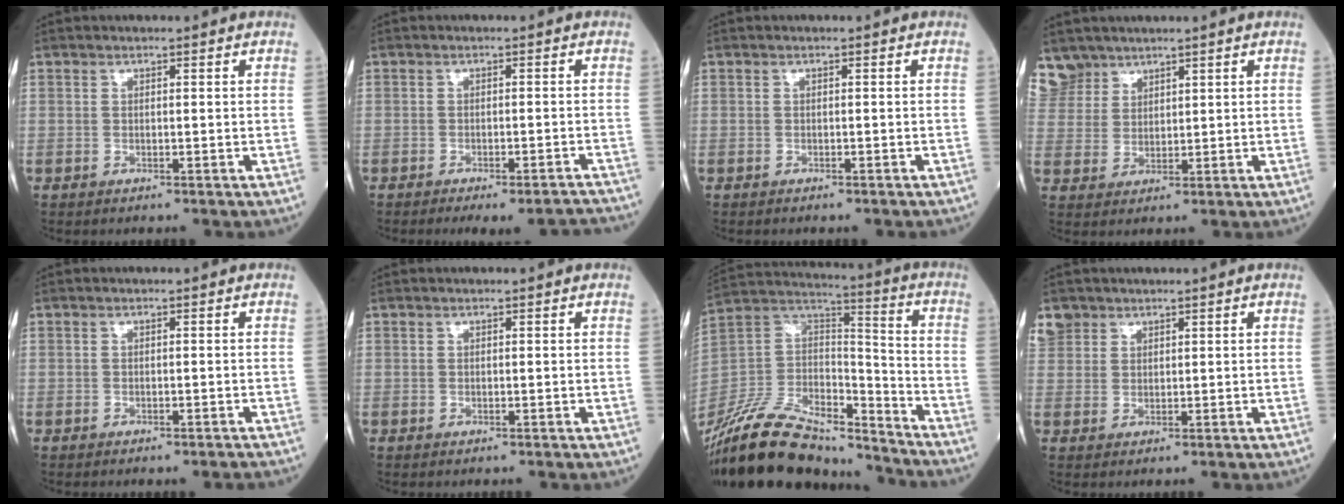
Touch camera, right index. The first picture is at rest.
{"total": 8.3, "force": [-7.8, 1.1, 2.7], "torque": [-0.020, 0.006, -0.092]}
{"total": 1.1, "force": [-1.0, 0.2, 0.4], "torque": [-0.008, -0.002, -0.014]}
{"total": 5.9, "force": [4.8, 3.5, -0.3], "torque": [0.010, 0.008, 0.104]}
{"total": 1.9, "force": [-1.8, 0.2, 0.7], "torque": [-0.010, -0.002, -0.024]}
{"total": 0.0}
{"total": 24.1, "force": [-21.0, 7.0, 9.5], "torque": [-0.217, 0.011, -0.366]}
{"total": 3.3, "force": [2.2, 2.4, 0.2], "torque": [-0.001, 0.014, 0.044]}